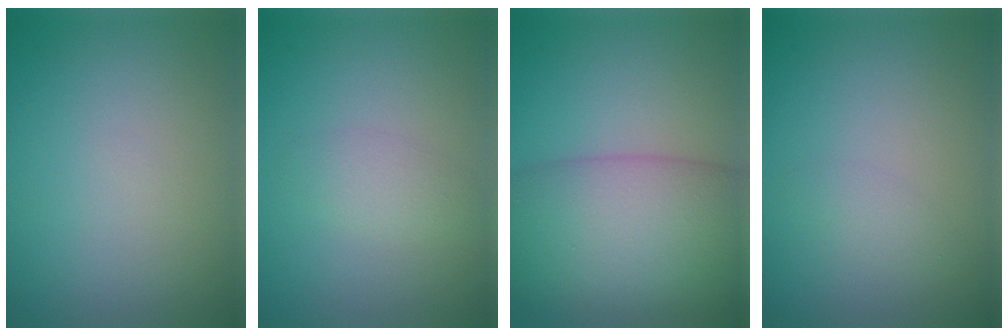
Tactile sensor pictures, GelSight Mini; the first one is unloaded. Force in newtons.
{"total": 1.8, "press": 1.8, "slide": 0.1}
{"total": 10.5, "press": 10.5, "slide": 0.4}
{"total": 1.0, "press": 1.0, "slide": 0.1}